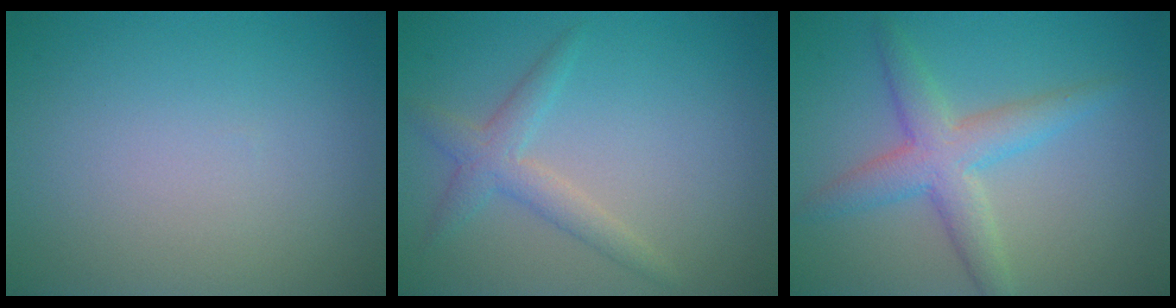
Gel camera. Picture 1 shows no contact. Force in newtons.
{"total": 2.5, "press": 2.5, "slide": 0.0}
{"total": 4.3, "press": 4.3, "slide": 0.1}